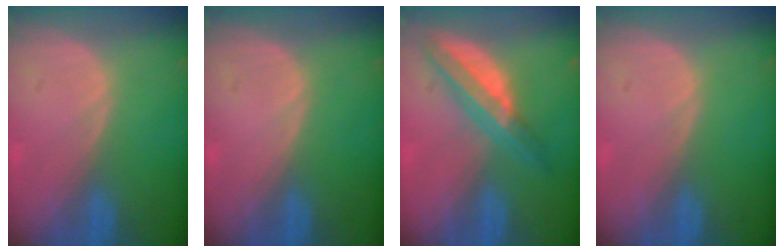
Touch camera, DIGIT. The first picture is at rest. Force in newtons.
{"total": 0.0}
{"total": 6.8, "press": 5.6, "slide": 3.8}
{"total": 0.0}